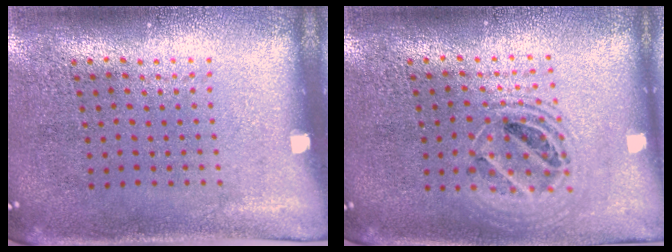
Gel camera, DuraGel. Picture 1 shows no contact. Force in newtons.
{"total": 1.6, "press": 1.4, "slide": 0.7}